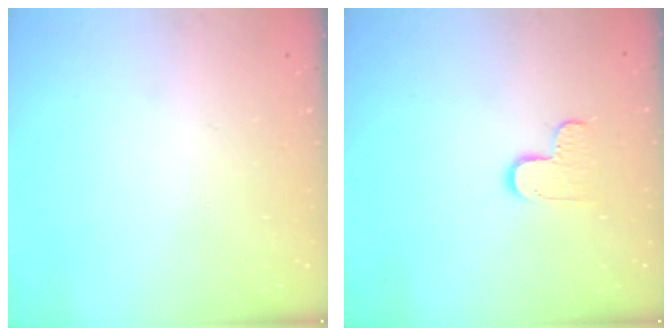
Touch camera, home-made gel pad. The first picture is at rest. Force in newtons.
{"total": 6.6, "press": 6.5, "slide": 0.4}